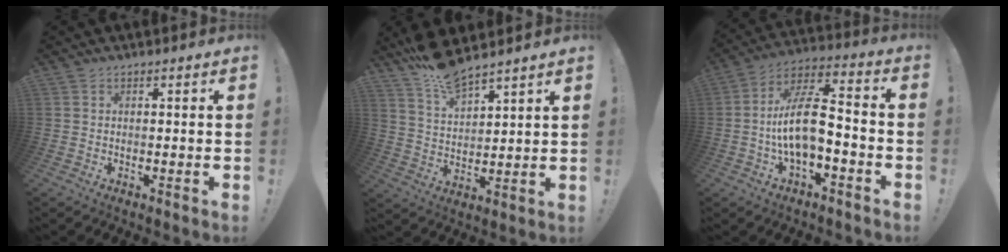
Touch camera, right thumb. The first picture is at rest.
{"total": 9.3, "force": [8.3, 1.9, 3.6], "torque": [-0.083, -0.052, 0.156]}
{"total": 14.3, "force": [-2.9, 5.8, 12.8], "torque": [-0.235, 0.019, -0.051]}